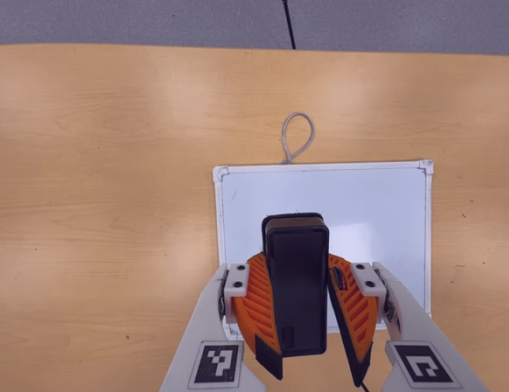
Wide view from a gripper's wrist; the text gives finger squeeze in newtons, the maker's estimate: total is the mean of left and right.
{"total": 10.3, "left": 10.4, "right": 10.2}